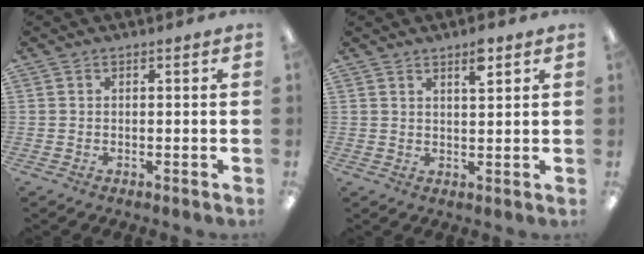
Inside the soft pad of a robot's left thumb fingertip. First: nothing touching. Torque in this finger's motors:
{"motor_torque": [-0.03, 0.11, -0.04, -0.12, 0.01]}